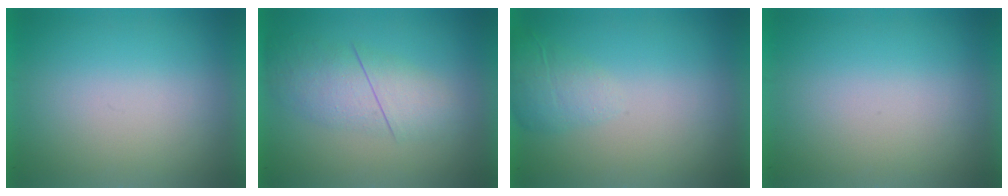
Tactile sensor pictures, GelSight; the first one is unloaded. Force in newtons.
{"total": 2.8}
{"total": 2.1}
{"total": 0.0}